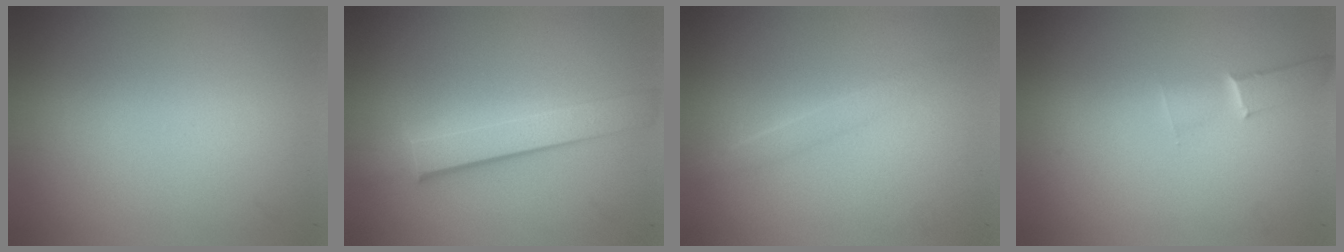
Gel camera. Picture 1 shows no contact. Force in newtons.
{"total": 3.3}
{"total": 1.1}
{"total": 1.1}